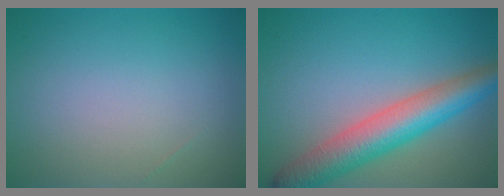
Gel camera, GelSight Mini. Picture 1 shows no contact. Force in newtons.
{"total": 6.9, "press": 6.9, "slide": 0.2}